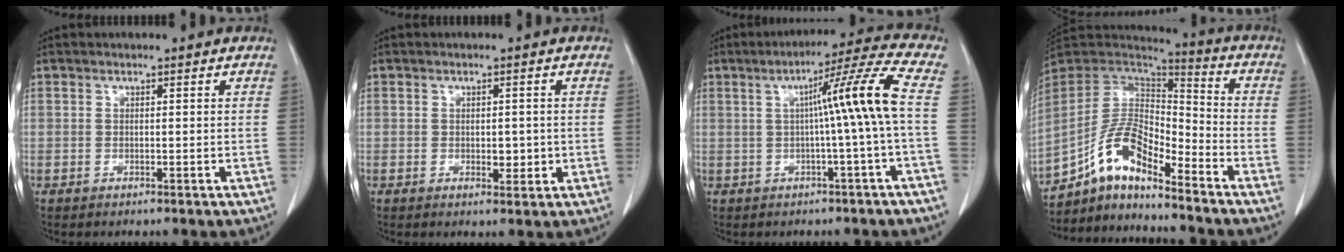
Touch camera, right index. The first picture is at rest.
{"total": 2.6, "force": [-0.3, 1.5, 2.1], "torque": [-0.027, -0.001, 0.001]}
{"total": 9.8, "force": [0.1, -2.2, 9.5], "torque": [-0.140, 0.016, 0.007]}
{"total": 11.9, "force": [-8.8, 3.6, 7.2], "torque": [-0.141, 0.038, -0.163]}